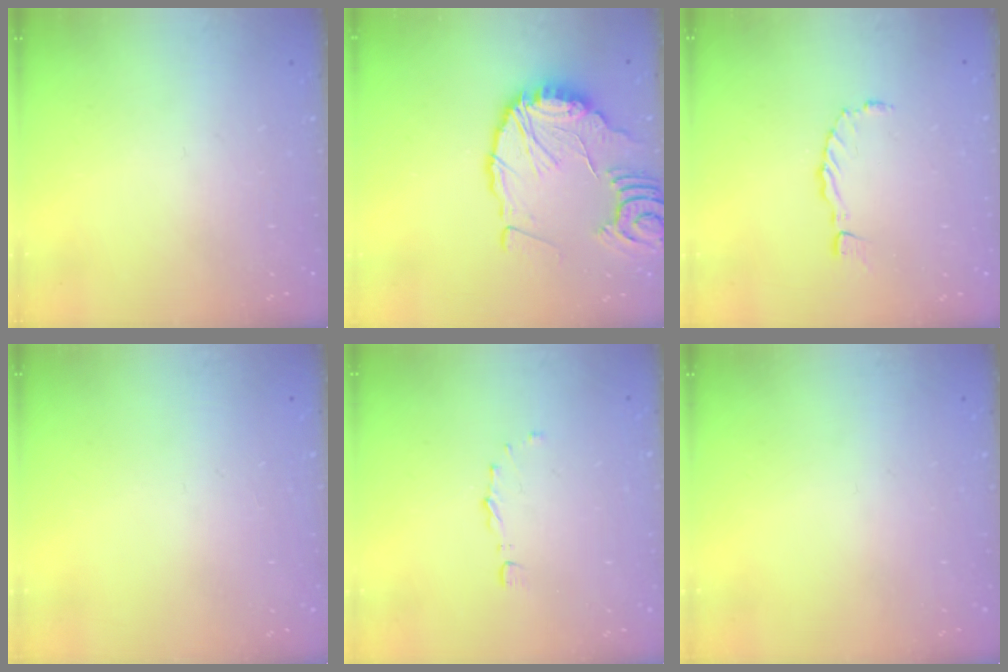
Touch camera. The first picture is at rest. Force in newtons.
{"total": 13.0, "press": 12.9, "slide": 1.3}
{"total": 0.8, "press": 0.8, "slide": 0.1}
{"total": 0.0}
{"total": 4.0, "press": 3.9, "slide": 0.7}
{"total": 0.0}